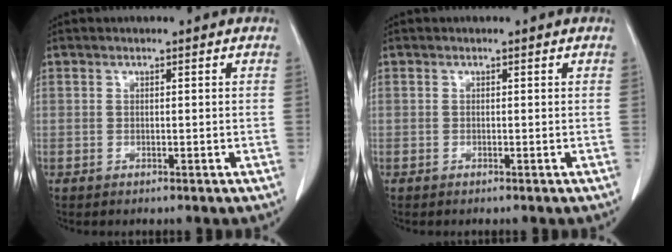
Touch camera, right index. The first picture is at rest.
{"total": 0.0}